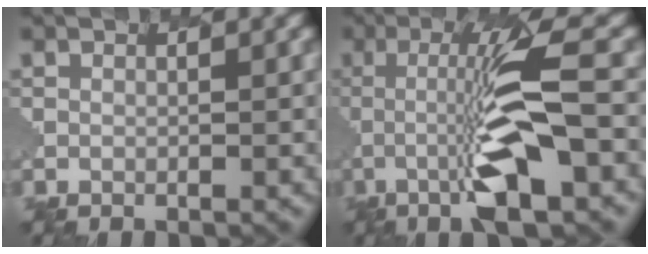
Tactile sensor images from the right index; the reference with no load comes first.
{"total": 6.1, "force": [-1.2, 0.5, 5.9], "torque": [-0.132, 0.018, -0.050]}